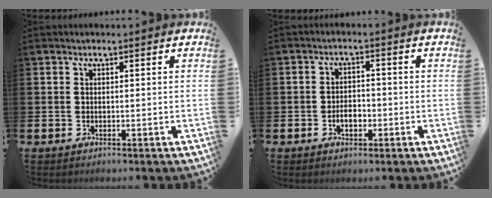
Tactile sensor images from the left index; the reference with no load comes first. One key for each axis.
{"total": 2.9, "fx": -1.0, "fy": 1.8, "fz": 2.1, "tx": -0.031, "ty": 0.001, "tz": -0.022}